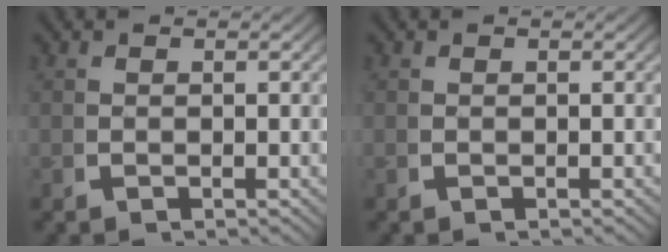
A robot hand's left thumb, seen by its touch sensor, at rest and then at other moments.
{"total": 0.0}